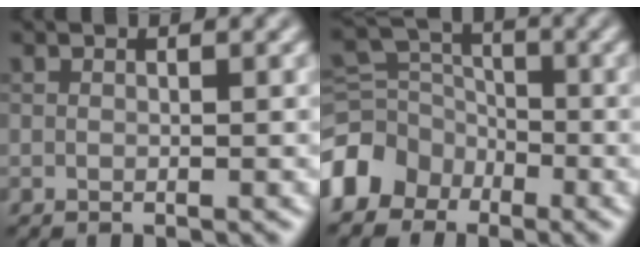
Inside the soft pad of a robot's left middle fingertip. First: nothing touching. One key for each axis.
{"total": 5.9, "fx": -3.6, "fy": 4.3, "fz": 1.8, "tx": -0.037, "ty": 0.003, "tz": -0.083}